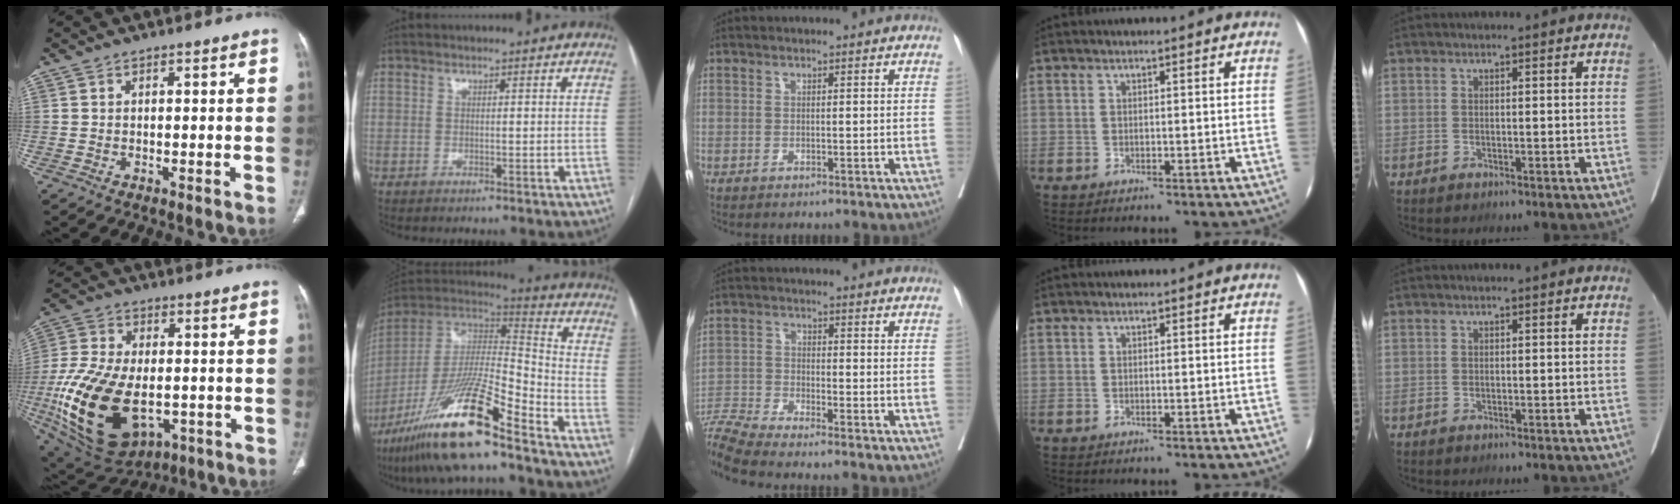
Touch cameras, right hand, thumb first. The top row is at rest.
{"thumb": {"total": 25.4, "force": [-6.1, 14.9, 19.6], "torque": [-0.411, -0.010, -0.079]}, "index": {"total": 21.1, "force": [-14.3, 2.0, 15.4], "torque": [-0.307, -0.025, -0.262]}, "middle": {"total": 10.5, "force": [-9.7, -1.9, 3.7], "torque": [-0.077, -0.009, -0.180]}}